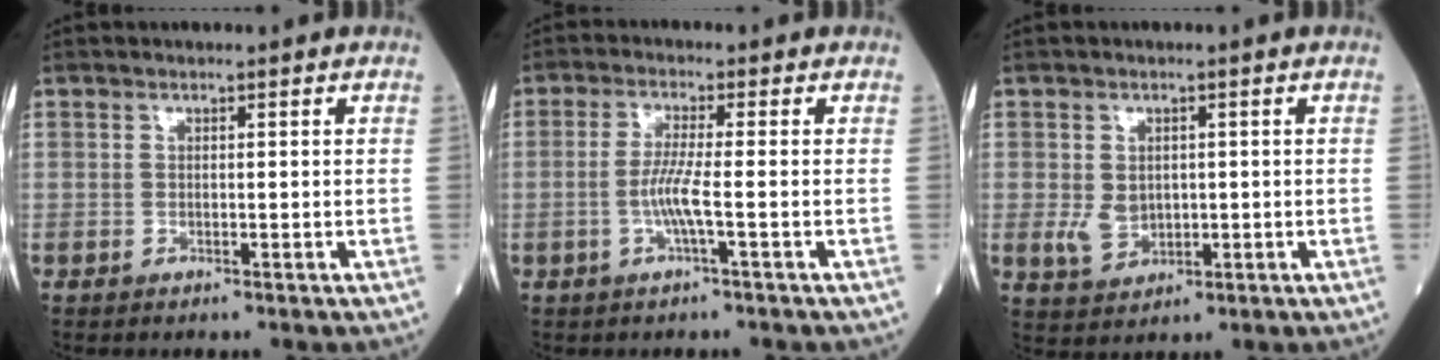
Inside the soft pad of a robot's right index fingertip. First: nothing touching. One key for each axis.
{"total": 4.0, "fx": -1.1, "fy": -0.5, "fz": 3.8, "tx": -0.082, "ty": -0.003, "tz": -0.025}
{"total": 4.1, "fx": -0.1, "fy": 3.1, "fz": 2.6, "tx": -0.050, "ty": -0.002, "tz": 0.010}